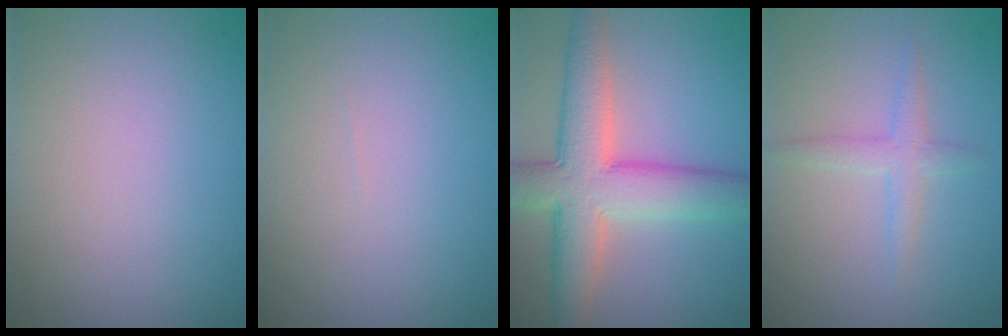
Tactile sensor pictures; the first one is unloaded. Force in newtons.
{"total": 0.0}
{"total": 7.9, "press": 7.9, "slide": 0.6}
{"total": 1.9, "press": 1.9, "slide": 0.1}